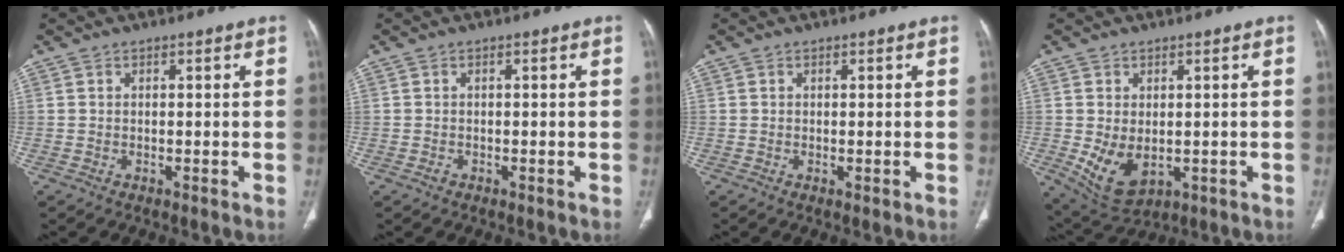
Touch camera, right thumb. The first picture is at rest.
{"total": 0.6, "force": [-0.3, 0.5, 0.3], "torque": [-0.003, 0.001, -0.005]}
{"total": 0.6, "force": [0.0, 0.1, 0.5], "torque": [-0.013, -0.004, 0.001]}
{"total": 8.1, "force": [-1.1, 5.2, 6.1], "torque": [-0.104, -0.013, 0.004]}